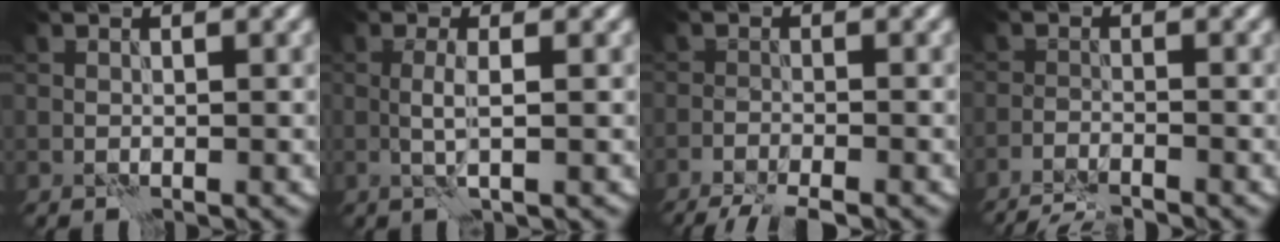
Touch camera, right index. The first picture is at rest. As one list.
[{"total": 1.9, "force": [0.0, 0.3, 1.9], "torque": [-0.040, 0.001, -0.001]}, {"total": 5.5, "force": [-4.7, 1.1, 2.5], "torque": [-0.044, -0.014, -0.078]}, {"total": 4.2, "force": [-4.0, 0.6, 1.3], "torque": [-0.029, -0.008, -0.067]}]